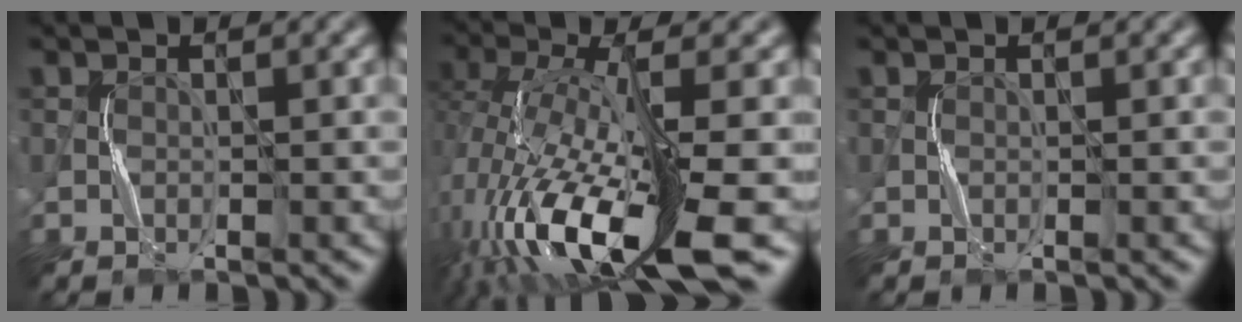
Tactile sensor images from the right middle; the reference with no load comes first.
{"total": 13.0, "force": [-5.3, 4.0, 11.2], "torque": [-0.235, -0.010, -0.089]}
{"total": 0.0}